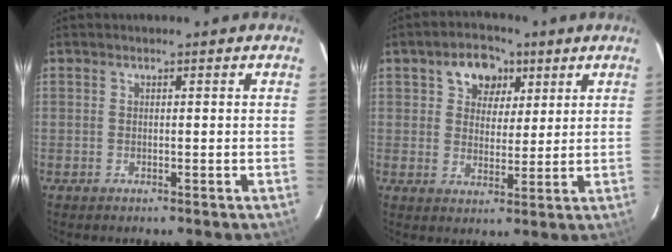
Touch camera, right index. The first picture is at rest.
{"total": 7.6, "force": [3.7, 5.7, 3.5], "torque": [-0.059, 0.015, 0.060]}